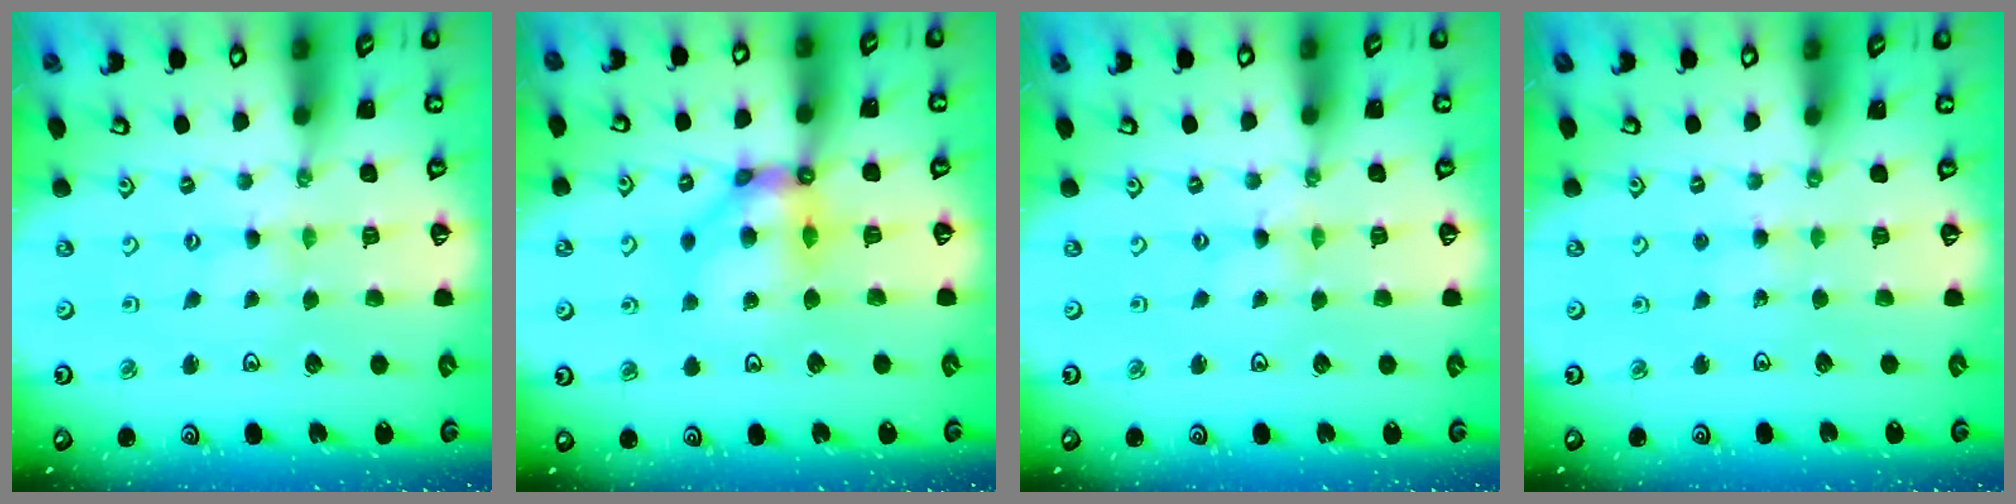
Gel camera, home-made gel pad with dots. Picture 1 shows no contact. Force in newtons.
{"total": 10.0, "press": 10.0, "slide": 0.9}
{"total": 0.0}
{"total": 3.7, "press": 3.7, "slide": 0.4}